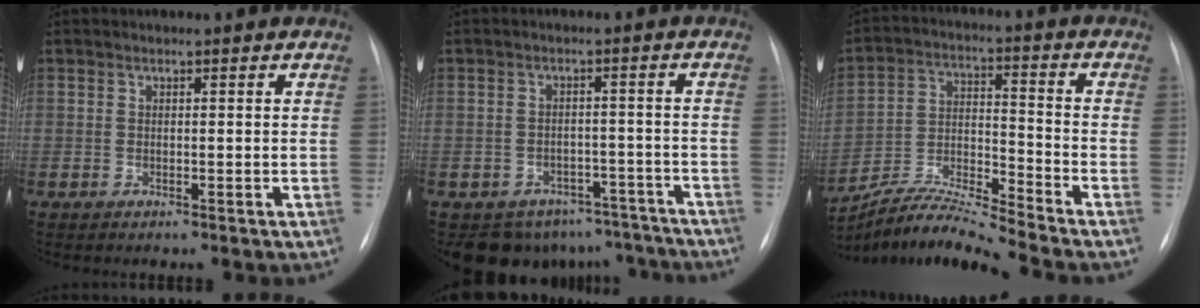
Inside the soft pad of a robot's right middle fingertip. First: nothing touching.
{"total": 11.7, "force": [-9.6, 6.6, 1.5], "torque": [-0.002, 0.028, -0.104]}
{"total": 10.6, "force": [-10.0, -1.7, 3.0], "torque": [-0.062, 0.003, -0.187]}